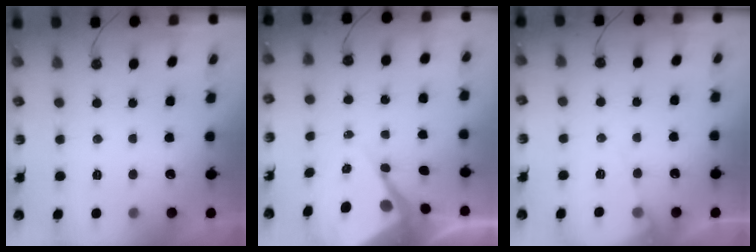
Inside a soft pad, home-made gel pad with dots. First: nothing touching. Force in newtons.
{"total": 8.2, "press": 8.2, "slide": 0.8}
{"total": 7.3, "press": 7.3, "slide": 0.7}